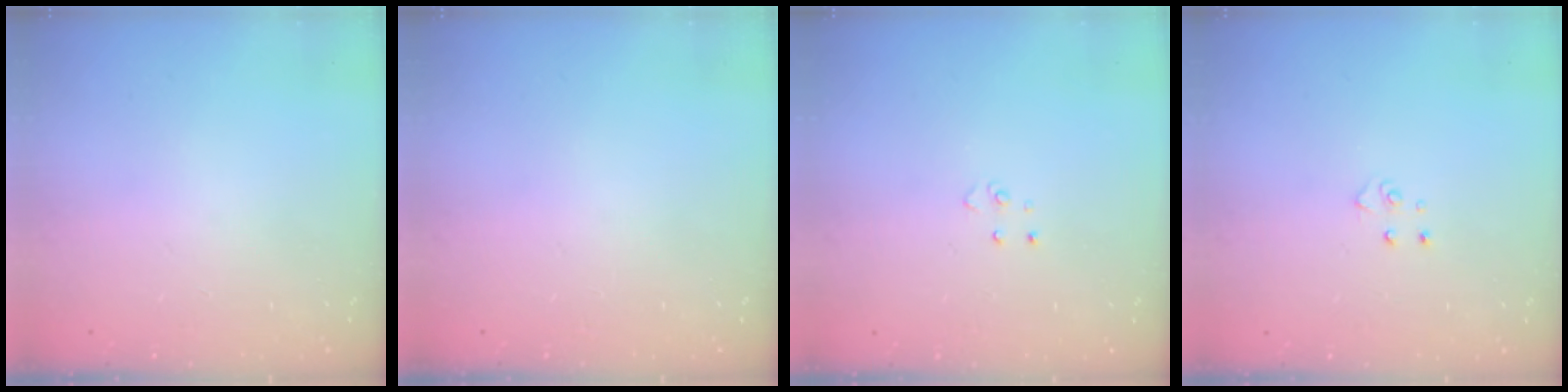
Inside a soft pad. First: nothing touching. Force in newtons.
{"total": 0.0}
{"total": 3.9, "press": 3.9, "slide": 0.3}
{"total": 4.5, "press": 4.4, "slide": 0.5}